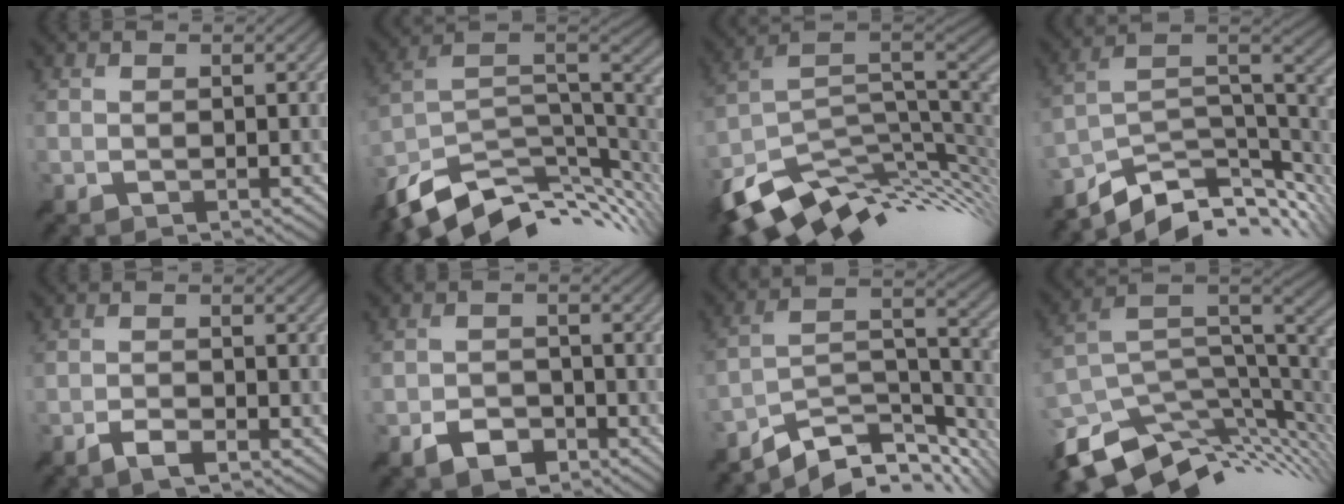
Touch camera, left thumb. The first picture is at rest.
{"total": 12.6, "force": [-6.9, 5.8, 8.7], "torque": [-0.191, -0.017, -0.116]}
{"total": 14.4, "force": [-5.1, 7.9, 10.9], "torque": [-0.233, -0.030, -0.077]}
{"total": 10.5, "force": [-6.6, 4.4, 7.0], "torque": [-0.136, 0.000, -0.108]}
{"total": 2.5, "force": [-1.7, 0.7, 1.7], "torque": [-0.034, -0.001, -0.034]}
{"total": 3.6, "force": [-2.4, 2.2, 1.6], "torque": [-0.026, -0.004, -0.047]}
{"total": 11.6, "force": [-9.1, 4.0, 5.9], "torque": [-0.102, -0.003, -0.157]}
{"total": 11.5, "force": [-5.3, 6.3, 7.9], "torque": [-0.189, -0.029, -0.087]}